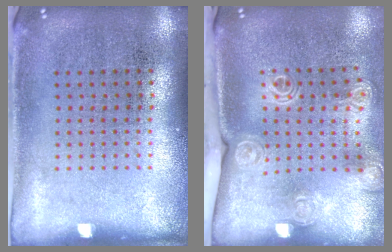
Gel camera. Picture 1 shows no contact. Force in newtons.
{"total": 2.0, "press": 1.5, "slide": 1.3}